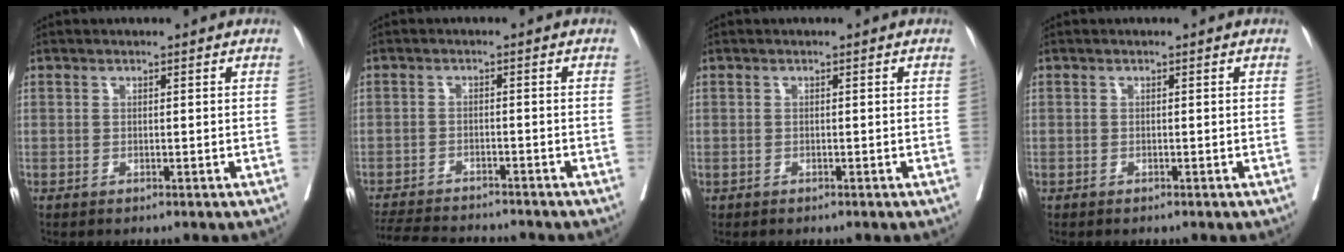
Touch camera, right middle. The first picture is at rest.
{"total": 10.3, "force": [-9.7, 1.3, 3.2], "torque": [-0.053, -0.006, -0.145]}
{"total": 0.0}
{"total": 0.0}